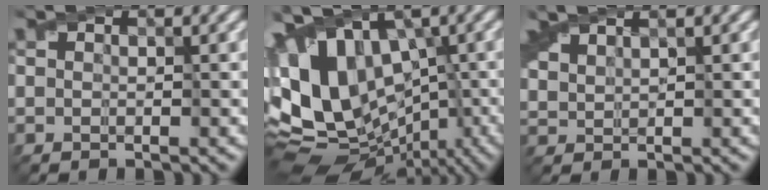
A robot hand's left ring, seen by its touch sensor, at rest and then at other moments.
{"total": 13.5, "force": [0.1, 9.5, 9.6], "torque": [-0.164, 0.003, 0.034]}
{"total": 1.8, "force": [1.7, 0.3, 0.6], "torque": [-0.025, 0.011, 0.048]}